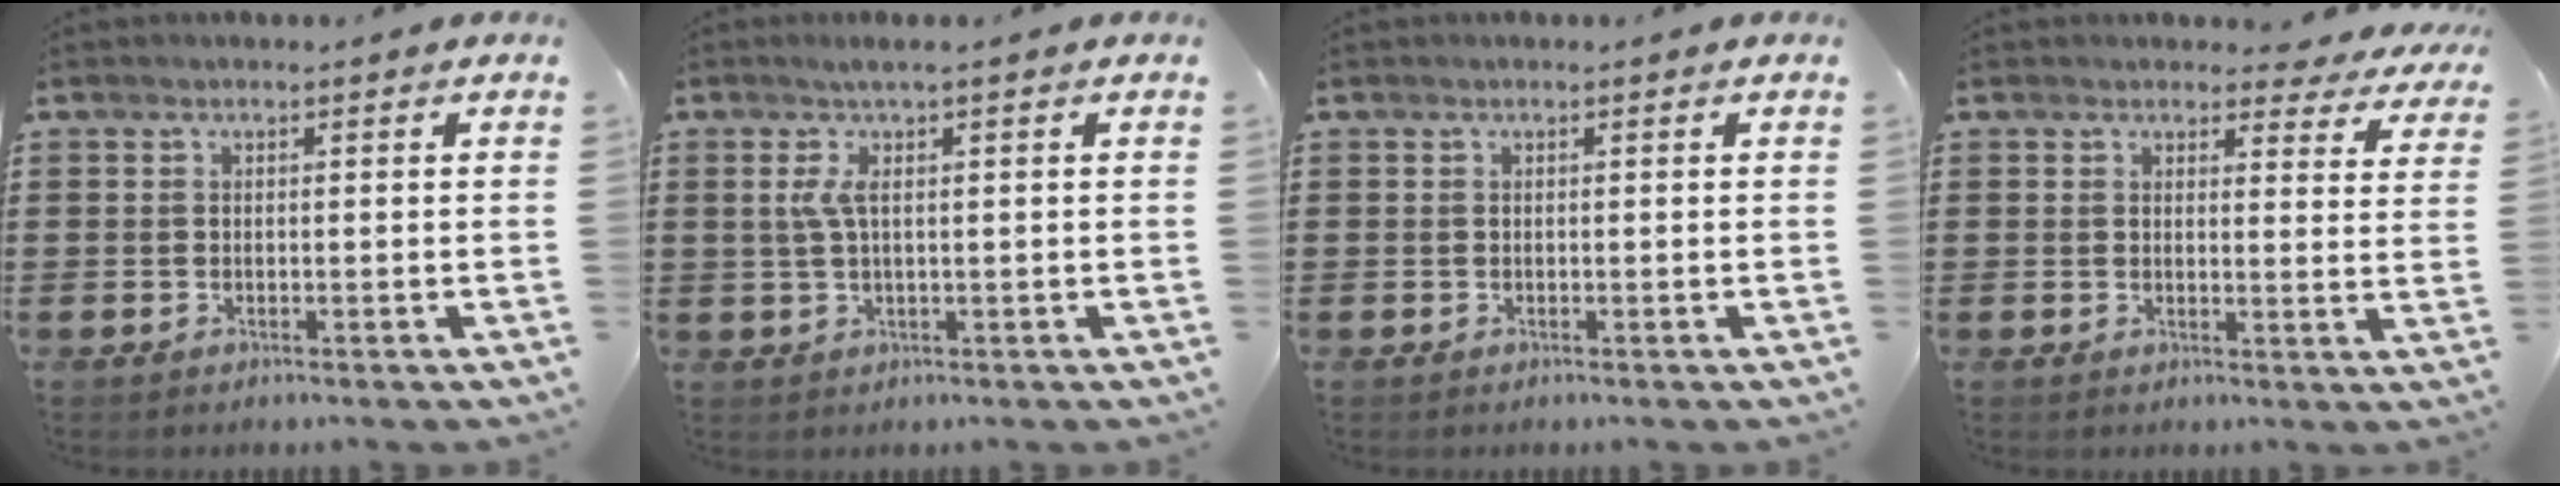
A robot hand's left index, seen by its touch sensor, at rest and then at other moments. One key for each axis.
{"total": 3.8, "fx": 0.8, "fy": 0.4, "fz": 3.7, "tx": -0.086, "ty": -0.006, "tz": 0.007}
{"total": 0.0}
{"total": 3.6, "fx": 3.3, "fy": 0.8, "fz": 1.0, "tx": -0.017, "ty": -0.015, "tz": 0.057}